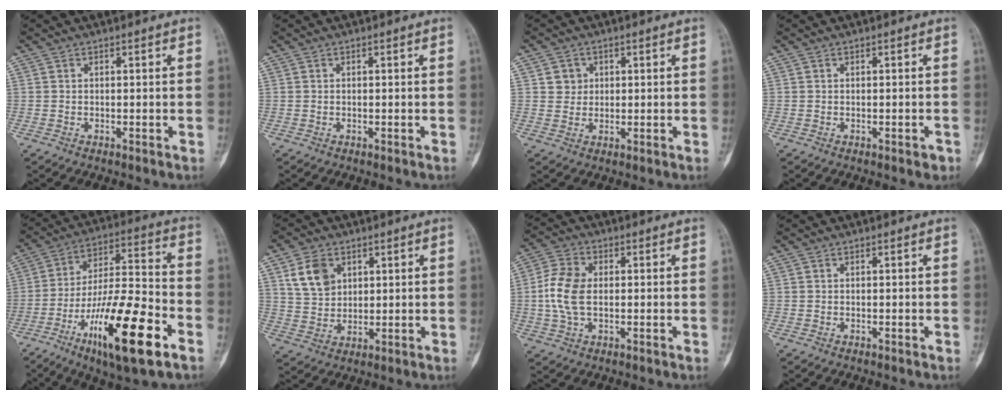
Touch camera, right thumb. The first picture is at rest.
{"total": 0.0}
{"total": 3.1, "force": [1.1, 2.9, 0.6], "torque": [0.009, -0.003, 0.015]}
{"total": 1.0, "force": [-0.5, 0.5, 0.8], "torque": [-0.005, -0.001, -0.005]}
{"total": 21.5, "force": [-10.1, 5.1, 18.2], "torque": [-0.340, 0.043, -0.168]}
{"total": 7.6, "force": [3.3, 5.5, 4.0], "torque": [-0.054, -0.013, 0.070]}
{"total": 8.3, "force": [0.0, 5.2, 6.5], "torque": [-0.143, 0.013, -0.004]}
{"total": 0.0}